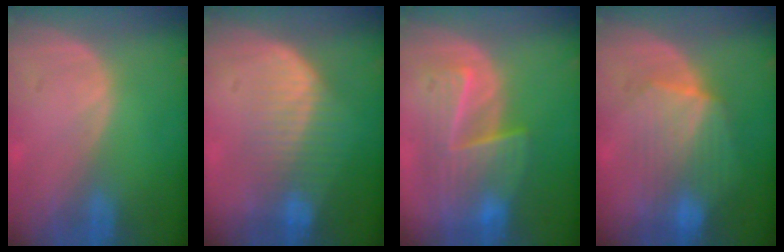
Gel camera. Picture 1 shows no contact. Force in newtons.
{"total": 7.3, "press": 6.7, "slide": 2.9}
{"total": 8.1, "press": 7.9, "slide": 1.9}
{"total": 7.3, "press": 7.3, "slide": 0.2}